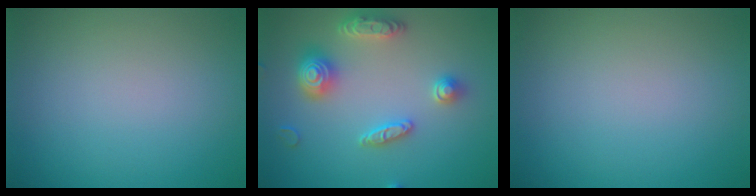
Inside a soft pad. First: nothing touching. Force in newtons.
{"total": 4.2, "press": 4.1, "slide": 1.0}
{"total": 0.0}